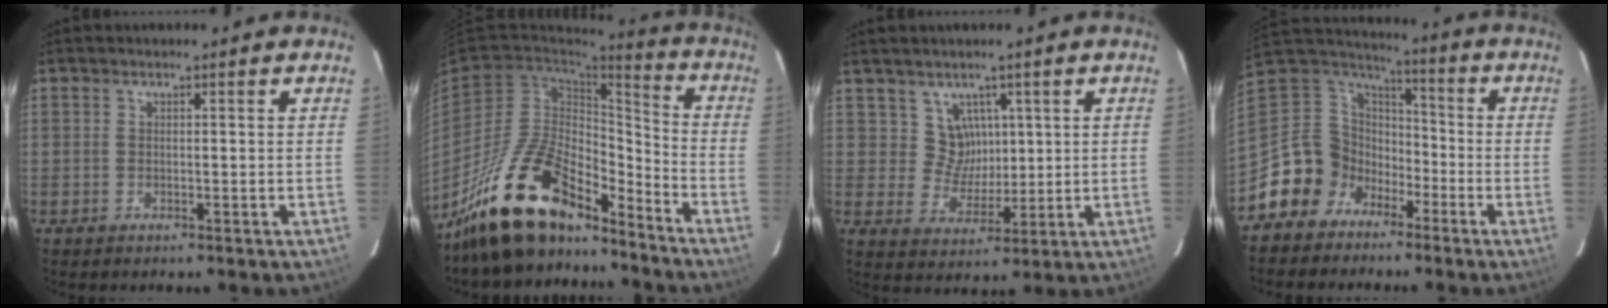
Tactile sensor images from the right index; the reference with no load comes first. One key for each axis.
{"total": 20.1, "fx": -15.7, "fy": 7.6, "fz": 10.0, "tx": -0.197, "ty": 0.013, "tz": -0.272}
{"total": 5.6, "fx": 2.6, "fy": 4.9, "fz": 0.5, "tx": -0.005, "ty": 0.007, "tz": 0.053}
{"total": 12.8, "fx": -7.1, "fy": 10.4, "fz": 2.2, "tx": -0.073, "ty": 0.035, "tz": -0.137}